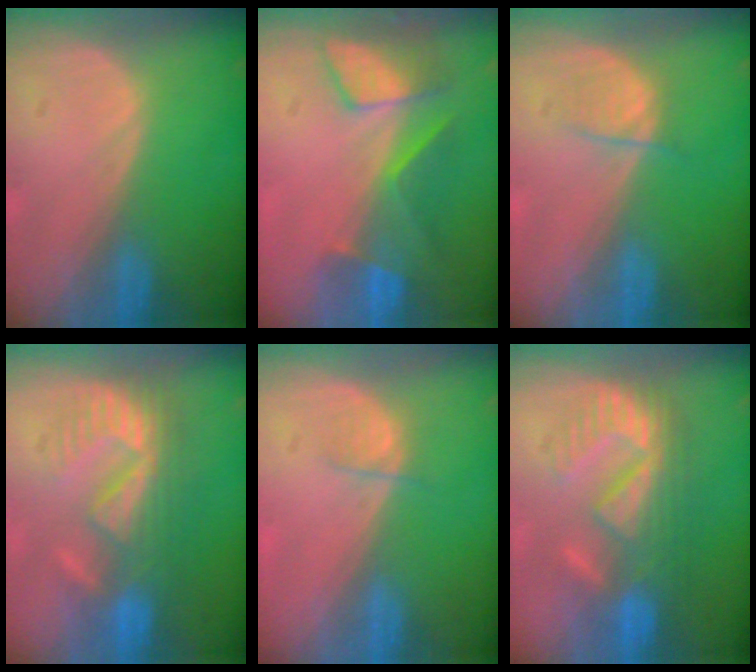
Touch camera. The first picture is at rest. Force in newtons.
{"total": 8.6, "press": 7.3, "slide": 4.5}
{"total": 2.1, "press": 2.1, "slide": 0.3}
{"total": 9.0, "press": 8.4, "slide": 3.2}
{"total": 1.9, "press": 1.7, "slide": 0.8}
{"total": 9.0, "press": 8.7, "slide": 2.2}